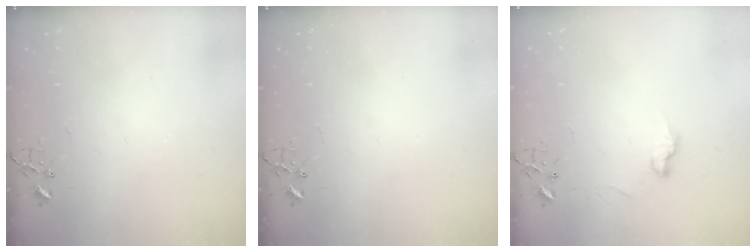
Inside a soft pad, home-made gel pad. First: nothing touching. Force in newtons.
{"total": 0.0}
{"total": 6.7, "press": 6.7, "slide": 0.4}